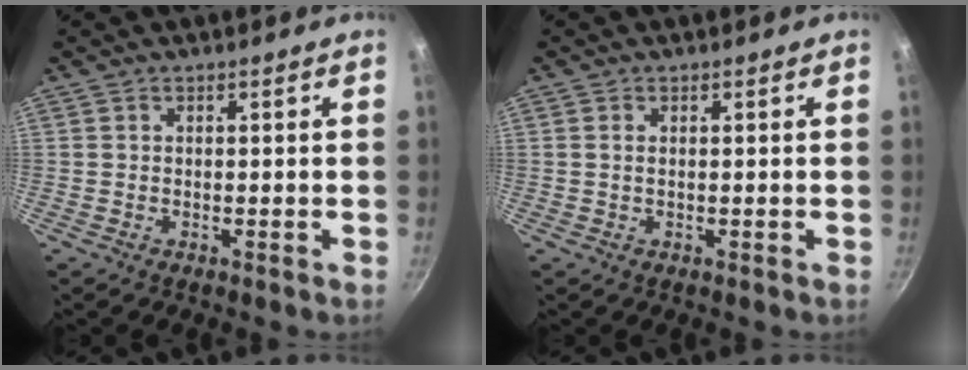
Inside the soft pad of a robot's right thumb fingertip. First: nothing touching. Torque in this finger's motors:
{"motor_torque": [-0.47, -0.25, -0.26, 0.02, -0.03]}